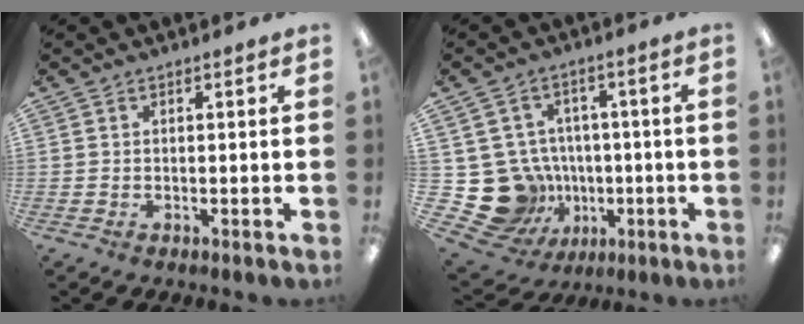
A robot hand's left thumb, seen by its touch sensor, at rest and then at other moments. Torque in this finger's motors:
{"motor_torque": [-0.18, 0.27, -0.05, -0.01, -0.02]}